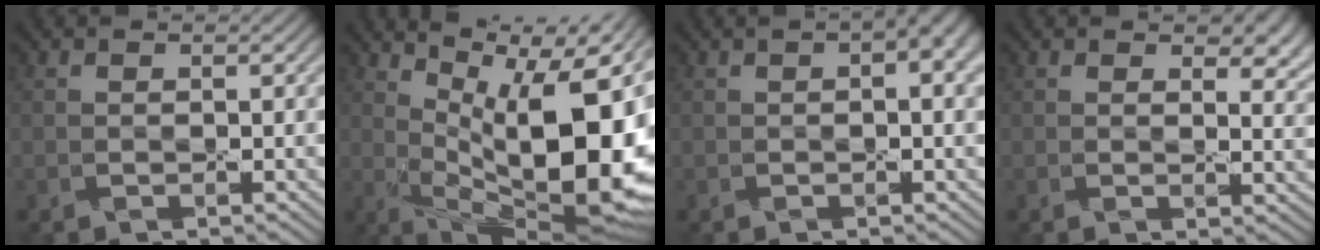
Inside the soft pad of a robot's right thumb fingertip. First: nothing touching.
{"total": 16.2, "force": [4.4, 6.4, 14.2], "torque": [-0.211, 0.012, 0.089]}
{"total": 4.4, "force": [1.6, 1.3, 3.9], "torque": [-0.053, 0.008, 0.020]}
{"total": 5.5, "force": [3.2, 2.3, 3.8], "torque": [-0.045, -0.002, 0.048]}